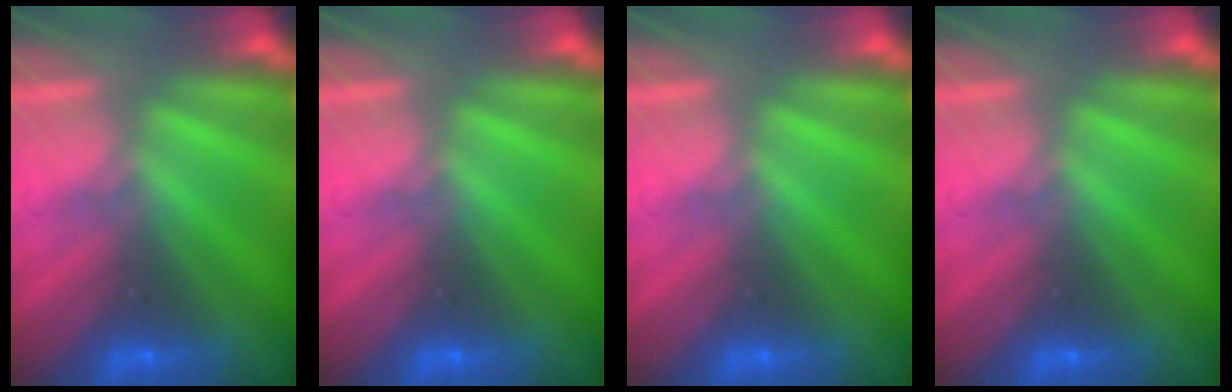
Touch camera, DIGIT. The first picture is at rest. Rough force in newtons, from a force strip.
{"total": 0.0}
{"total": 0.0}
{"total": 0.0}